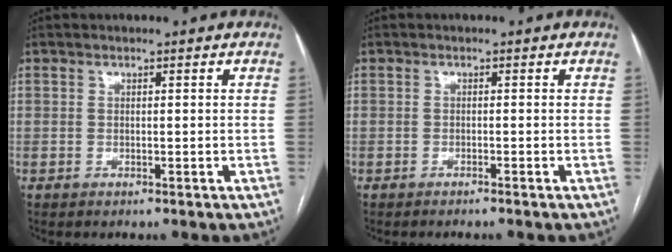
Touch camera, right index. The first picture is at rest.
{"total": 1.6, "force": [-1.3, -0.3, 0.8], "torque": [-0.010, 0.003, -0.017]}